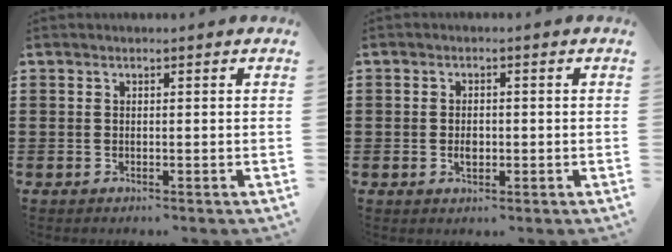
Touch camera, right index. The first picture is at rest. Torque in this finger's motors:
{"motor_torque": [0.99, 1.04, 0.04, 0.00]}